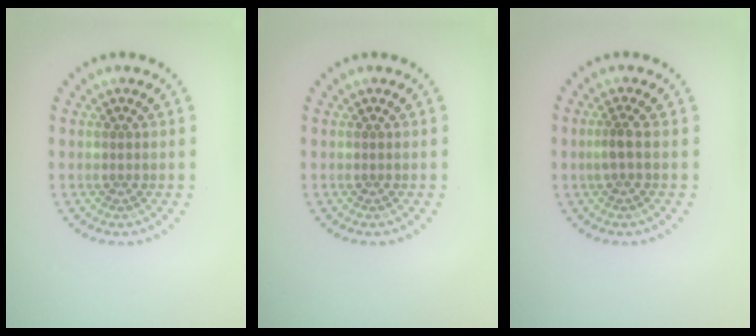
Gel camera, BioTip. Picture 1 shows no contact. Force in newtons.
{"total": 0.0}
{"total": 1.4, "press": 1.1, "slide": 0.8}